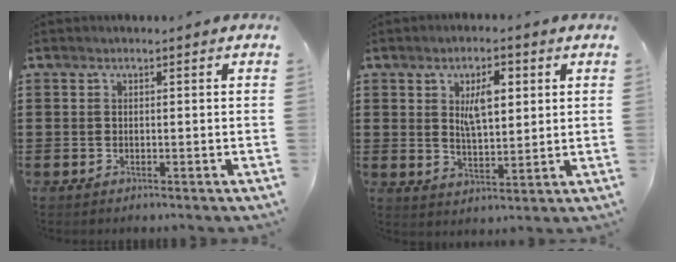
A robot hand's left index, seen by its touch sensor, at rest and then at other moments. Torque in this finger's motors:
{"motor_torque": [0.00, 0.08, 0.01, 0.02]}